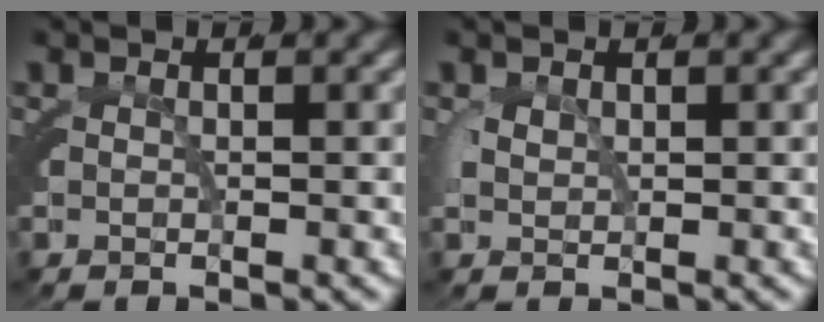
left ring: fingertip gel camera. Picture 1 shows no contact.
{"total": 0.8, "force": [0.6, 0.1, 0.5], "torque": [-0.016, -0.006, 0.021]}